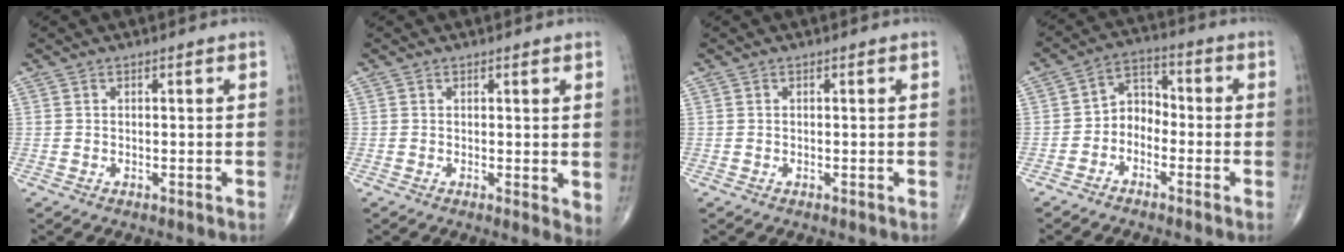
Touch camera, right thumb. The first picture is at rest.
{"total": 2.9, "force": [0.3, 1.2, 2.7], "torque": [-0.038, -0.011, 0.002]}
{"total": 0.0}
{"total": 5.7, "force": [-2.3, 4.3, 3.0], "torque": [-0.029, 0.034, -0.055]}